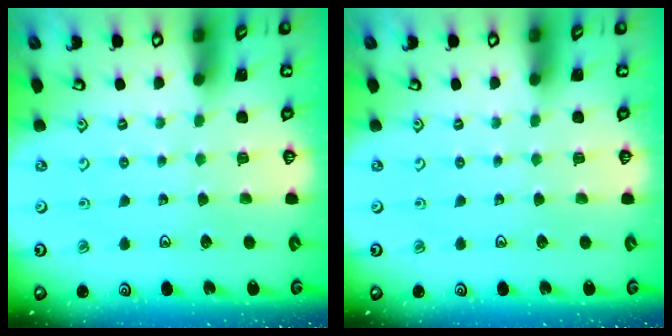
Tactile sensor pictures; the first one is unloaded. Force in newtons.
{"total": 0.0}